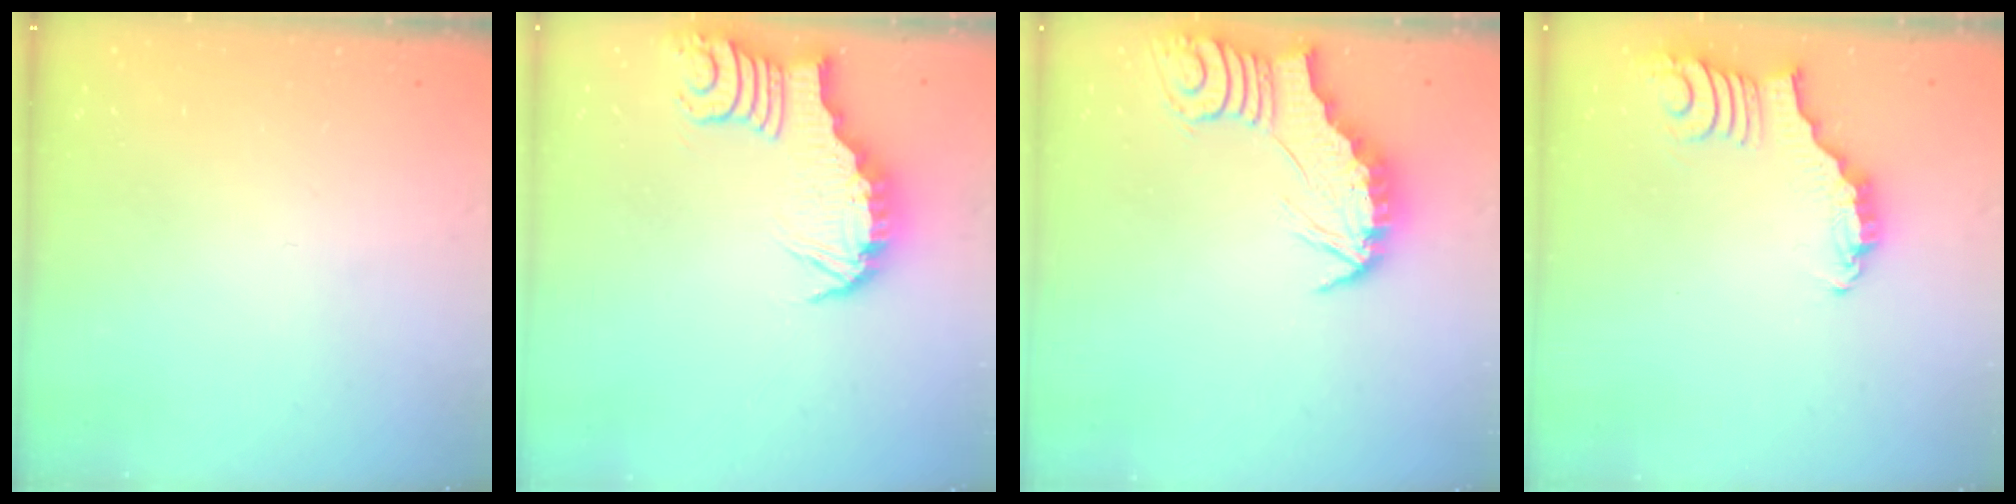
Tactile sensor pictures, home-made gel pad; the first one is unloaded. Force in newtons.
{"total": 3.7, "press": 3.7, "slide": 0.1}
{"total": 3.0, "press": 3.0, "slide": 0.3}
{"total": 2.7, "press": 2.7, "slide": 0.4}